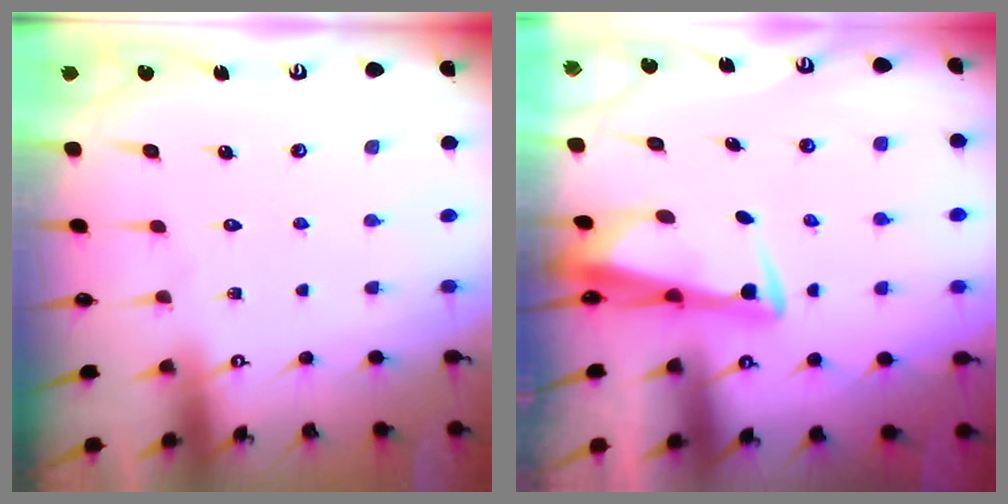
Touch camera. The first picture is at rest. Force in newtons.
{"total": 3.6, "press": 3.5, "slide": 1.1}